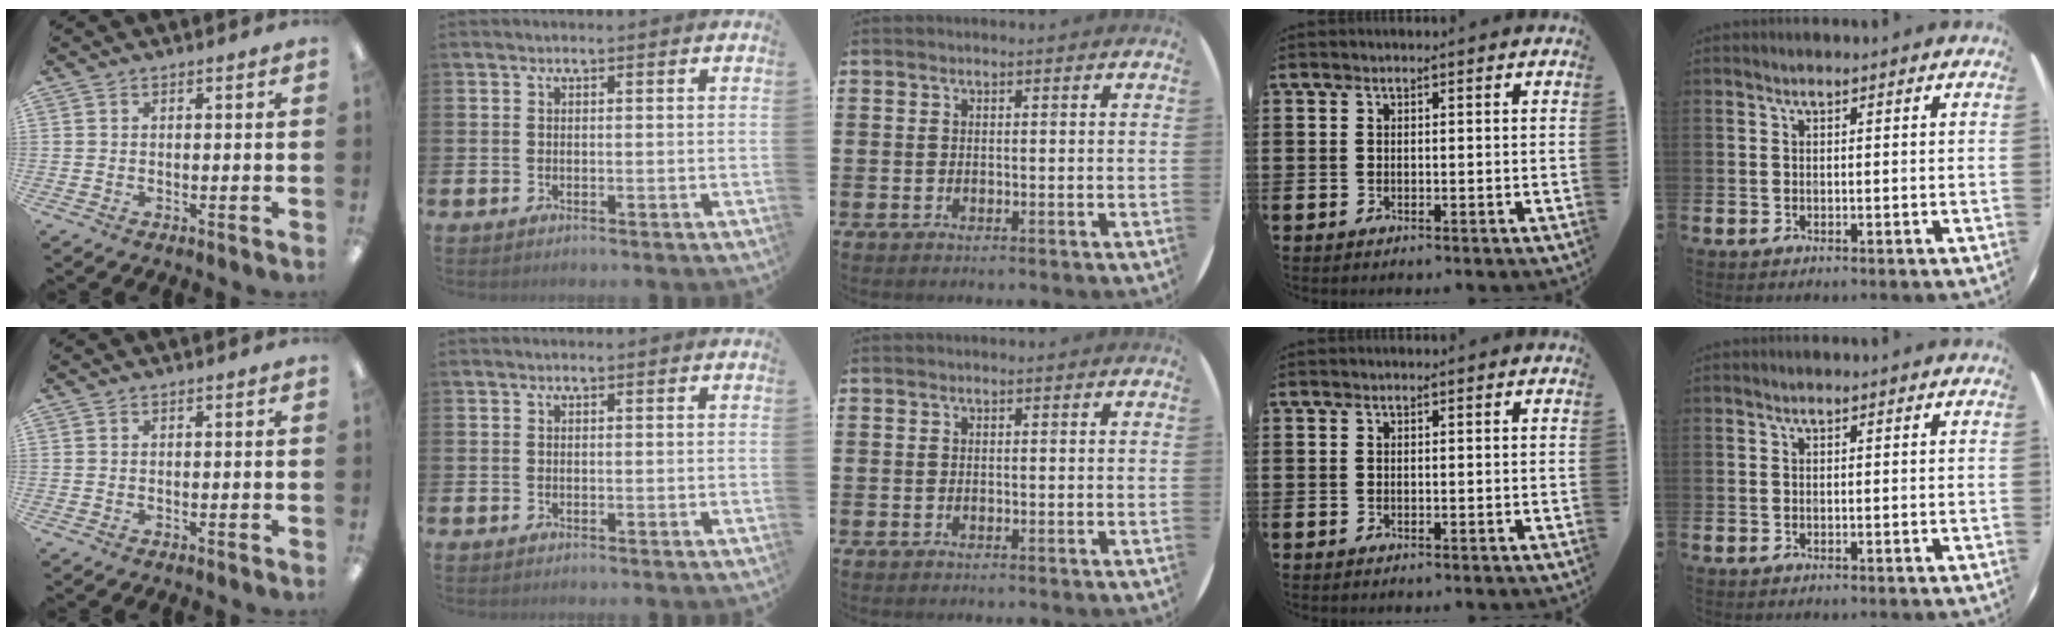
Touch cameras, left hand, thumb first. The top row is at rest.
{}